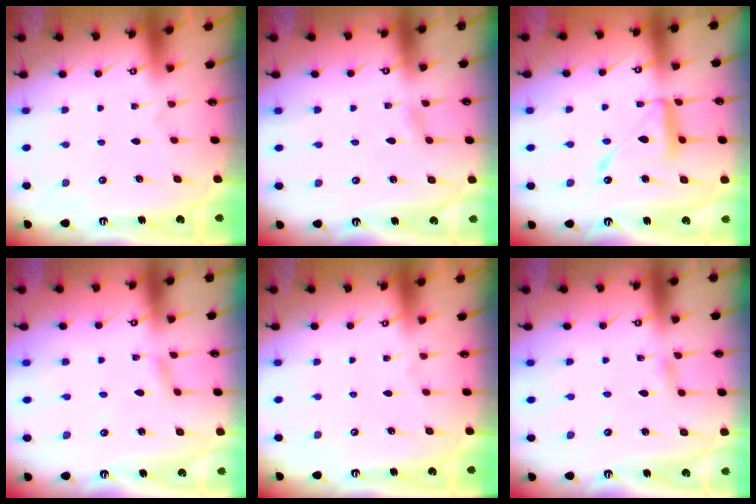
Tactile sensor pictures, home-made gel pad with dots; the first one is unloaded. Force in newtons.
{"total": 2.9, "press": 2.8, "slide": 0.3}
{"total": 14.2, "press": 14.2, "slide": 1.2}
{"total": 3.0, "press": 3.0, "slide": 0.3}
{"total": 0.0}
{"total": 2.4, "press": 2.4, "slide": 0.2}